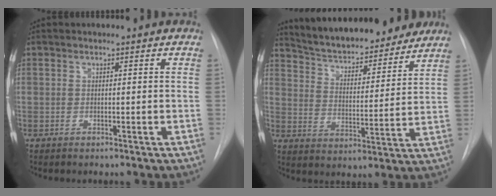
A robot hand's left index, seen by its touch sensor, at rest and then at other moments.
{"total": 19.0, "force": [17.0, 4.8, 6.9], "torque": [-0.107, -0.006, 0.244]}